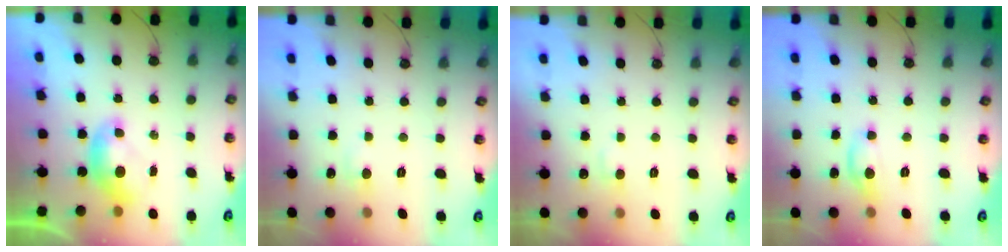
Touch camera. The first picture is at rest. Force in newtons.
{"total": 1.3, "press": 1.1, "slide": 0.5}
{"total": 1.6, "press": 1.4, "slide": 0.6}
{"total": 4.5, "press": 4.5, "slide": 0.4}